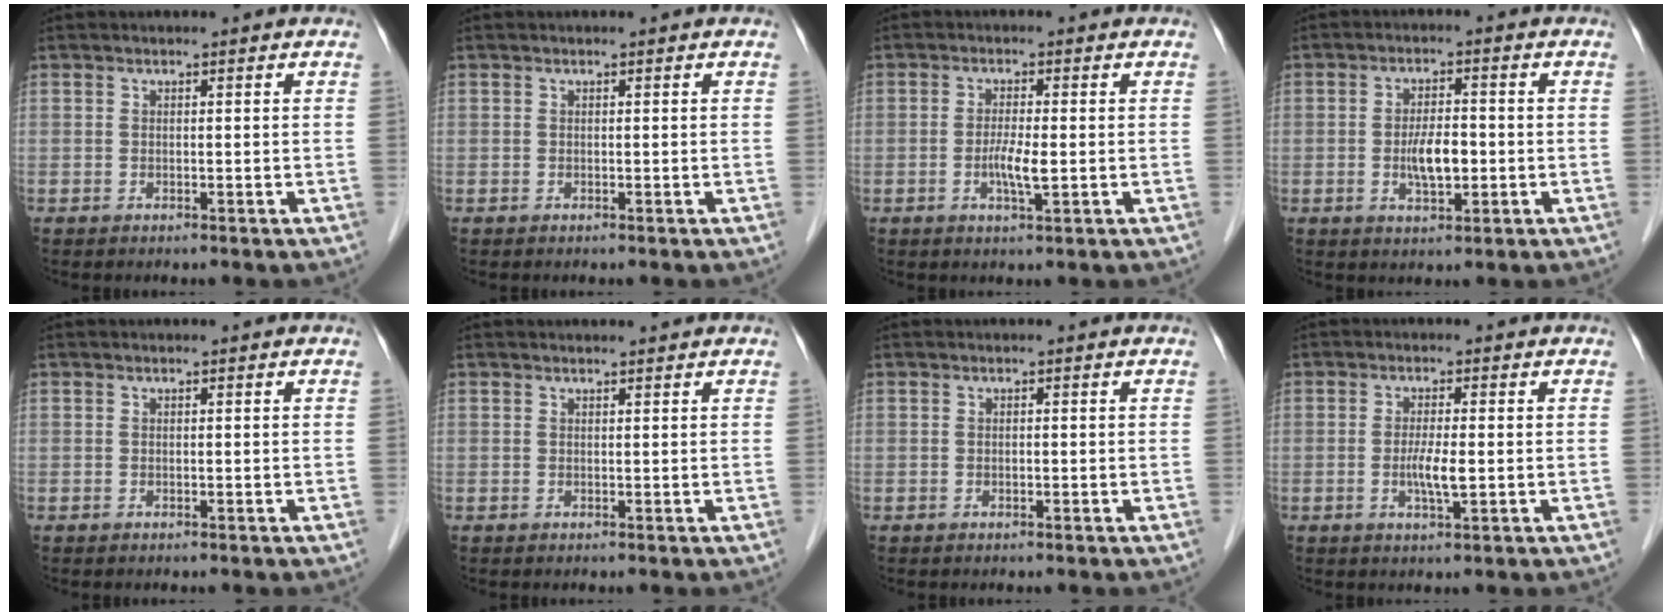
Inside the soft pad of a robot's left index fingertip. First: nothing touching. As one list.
[{"total": 0.0}, {"total": 3.6, "force": [-1.5, 0.3, 3.3], "torque": [-0.066, -0.011, -0.027]}, {"total": 5.1, "force": [-1.8, 1.8, 4.5], "torque": [-0.085, -0.006, -0.030]}, {"total": 0.0}, {"total": 0.6, "force": [0.6, 0.0, 0.2], "torque": [-0.004, 0.002, 0.007]}, {"total": 1.0, "force": [-0.9, 0.0, 0.1], "torque": [0.000, -0.006, -0.017]}, {"total": 3.6, "force": [-1.3, 0.3, 3.3], "torque": [-0.067, -0.012, -0.023]}]